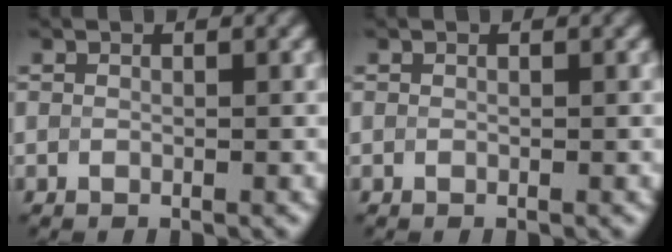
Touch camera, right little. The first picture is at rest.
{"total": 0.0}